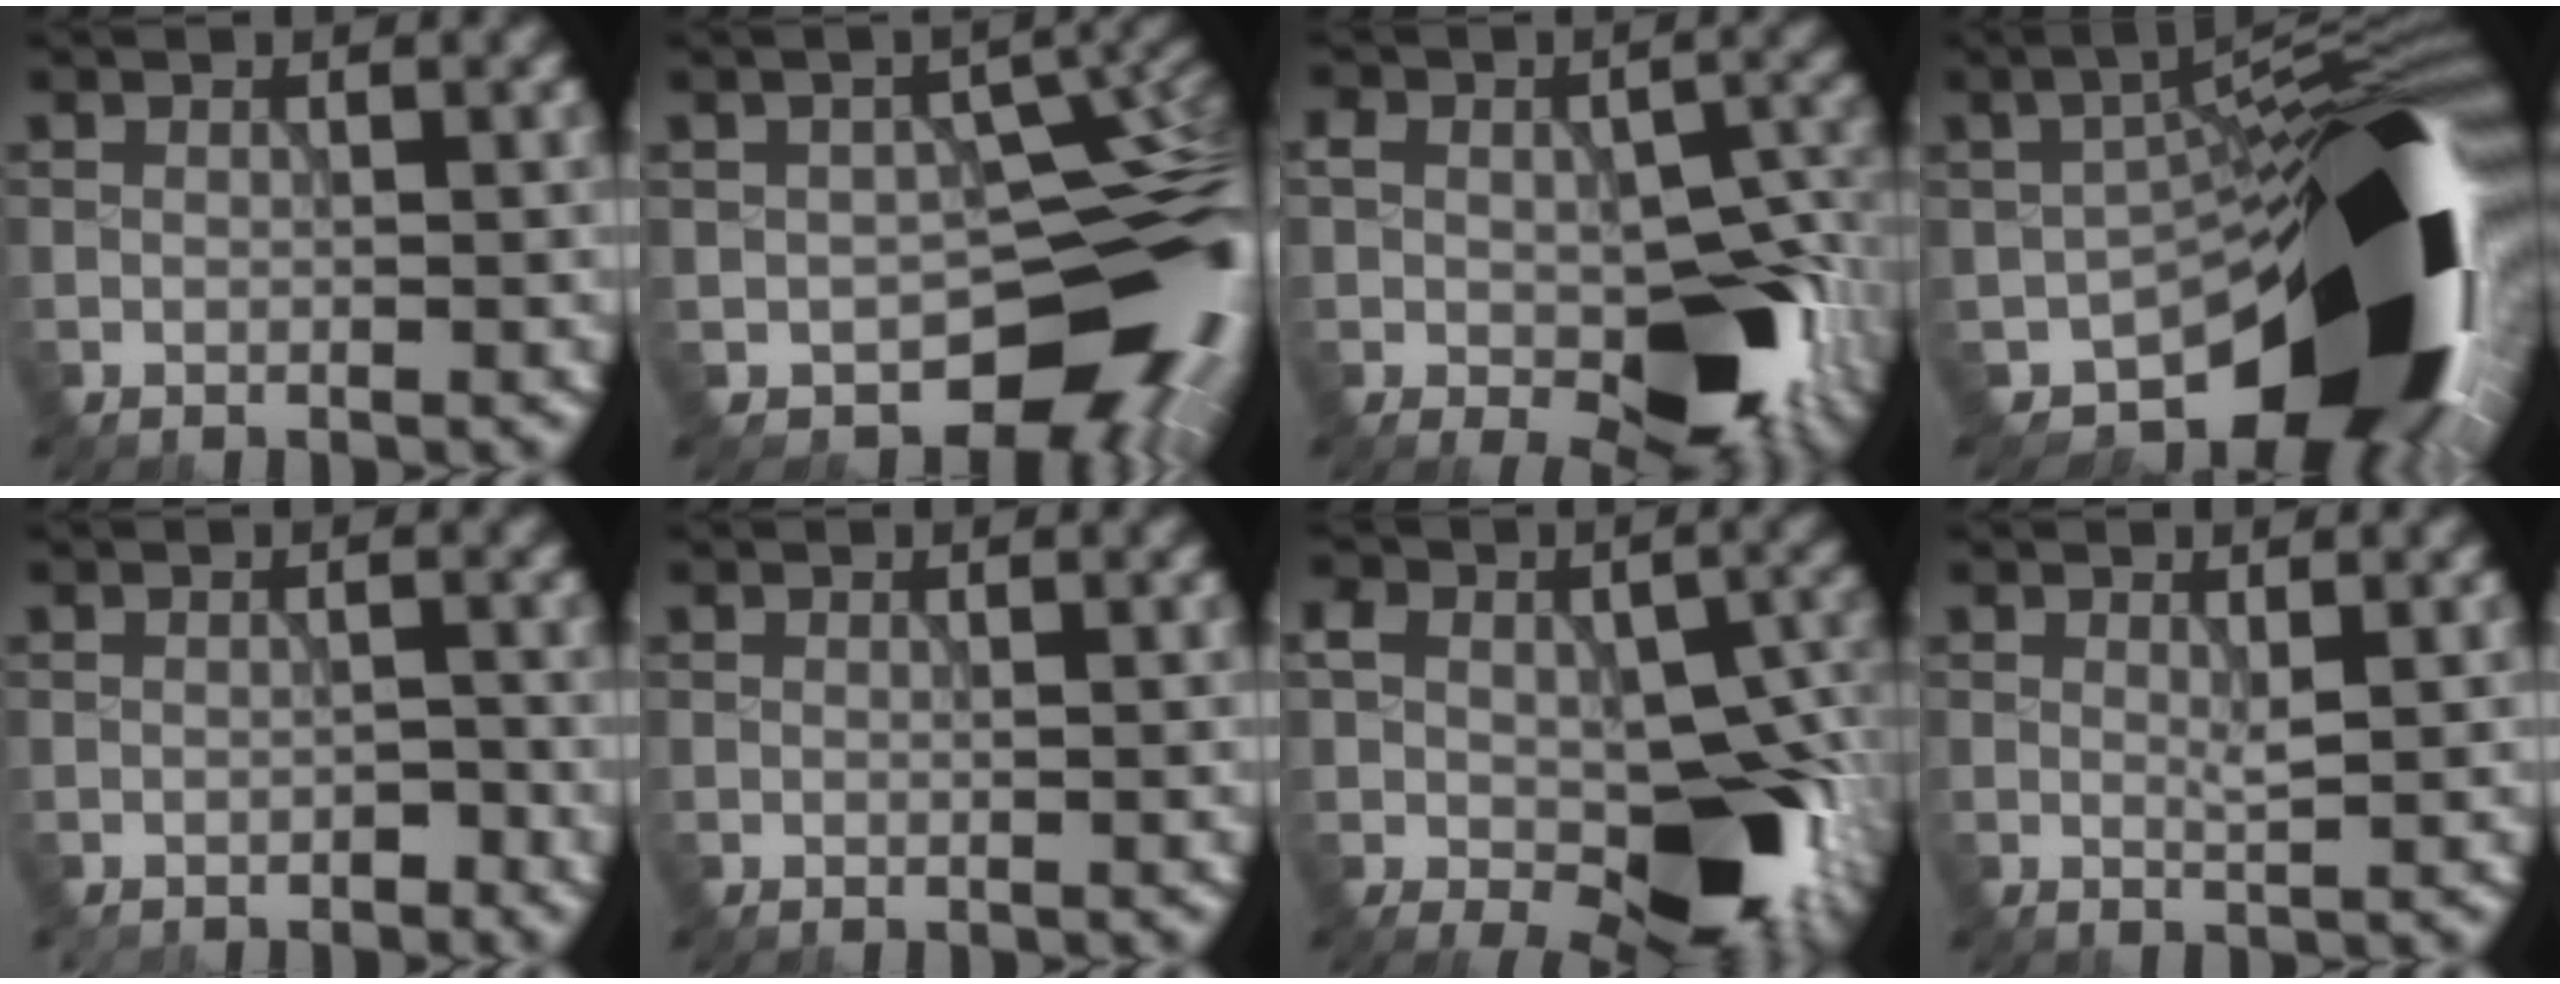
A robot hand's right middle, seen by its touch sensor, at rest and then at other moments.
{"total": 12.4, "force": [-3.9, 8.2, 8.4], "torque": [-0.076, -0.026, -0.046]}
{"total": 11.7, "force": [-3.2, 7.3, 8.6], "torque": [-0.133, -0.016, -0.044]}
{"total": 20.3, "force": [-8.8, 8.3, 16.3], "torque": [-0.200, -0.013, -0.146]}
{"total": 1.0, "force": [-0.9, 0.4, 0.2], "torque": [-0.003, -0.001, -0.016]}
{"total": 0.0}
{"total": 13.0, "force": [-2.5, 8.4, 9.6], "torque": [-0.151, -0.008, -0.039]}
{"total": 1.0, "force": [0.3, 0.0, 0.9], "torque": [-0.018, -0.003, 0.007]}